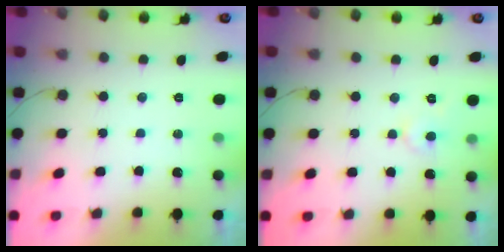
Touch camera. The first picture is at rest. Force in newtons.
{"total": 3.8, "press": 3.7, "slide": 0.4}